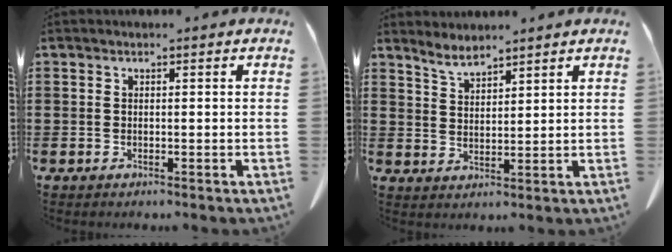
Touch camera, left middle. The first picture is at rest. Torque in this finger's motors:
{"motor_torque": [0.14, 0.08, -0.03, 0.01]}